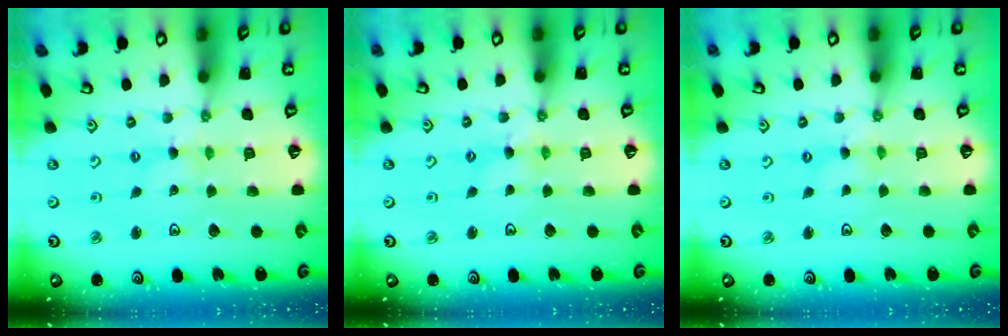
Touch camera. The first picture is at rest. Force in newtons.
{"total": 1.2, "press": 1.1, "slide": 0.2}
{"total": 0.0}